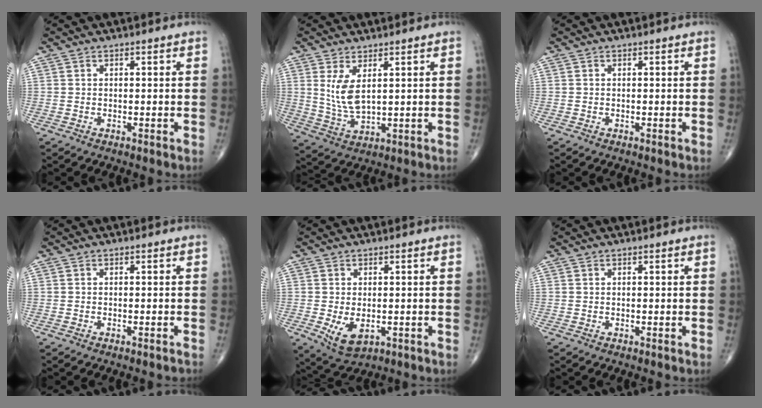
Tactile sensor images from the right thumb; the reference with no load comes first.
{"total": 6.5, "force": [2.0, 2.8, 5.6], "torque": [-0.111, -0.020, 0.053]}
{"total": 0.0}
{"total": 1.0, "force": [-0.9, 0.0, 0.5], "torque": [-0.014, 0.007, -0.010]}
{"total": 5.7, "force": [-1.1, 3.4, 4.5], "torque": [-0.073, -0.011, -0.006]}
{"total": 0.0}